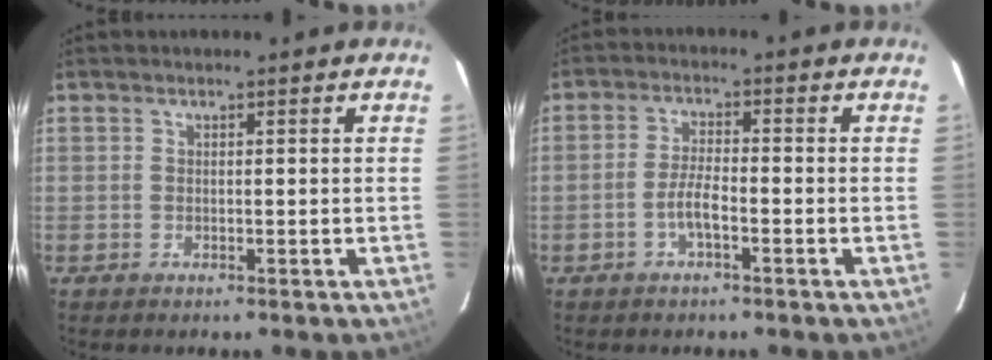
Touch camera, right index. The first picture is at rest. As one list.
[{"total": 3.7, "force": [-1.9, 0.8, 3.1], "torque": [-0.071, 0.006, -0.036]}]